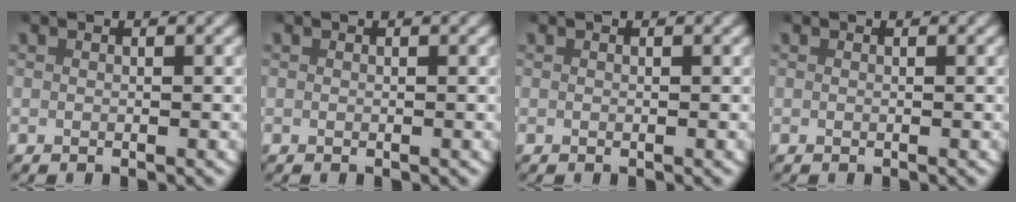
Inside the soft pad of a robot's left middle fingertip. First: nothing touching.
{"total": 0.0}
{"total": 0.0}
{"total": 0.0}